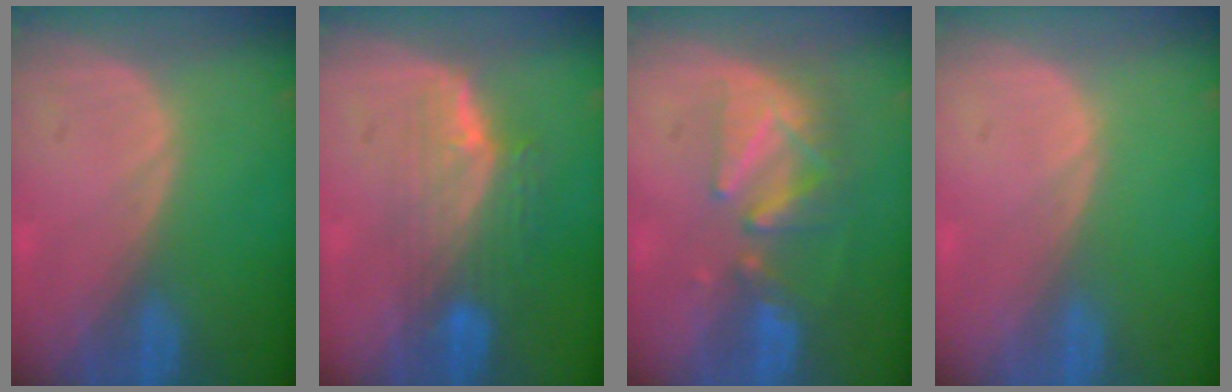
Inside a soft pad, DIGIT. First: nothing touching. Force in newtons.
{"total": 7.6, "press": 6.8, "slide": 3.3}
{"total": 8.2, "press": 7.5, "slide": 3.3}
{"total": 0.0}